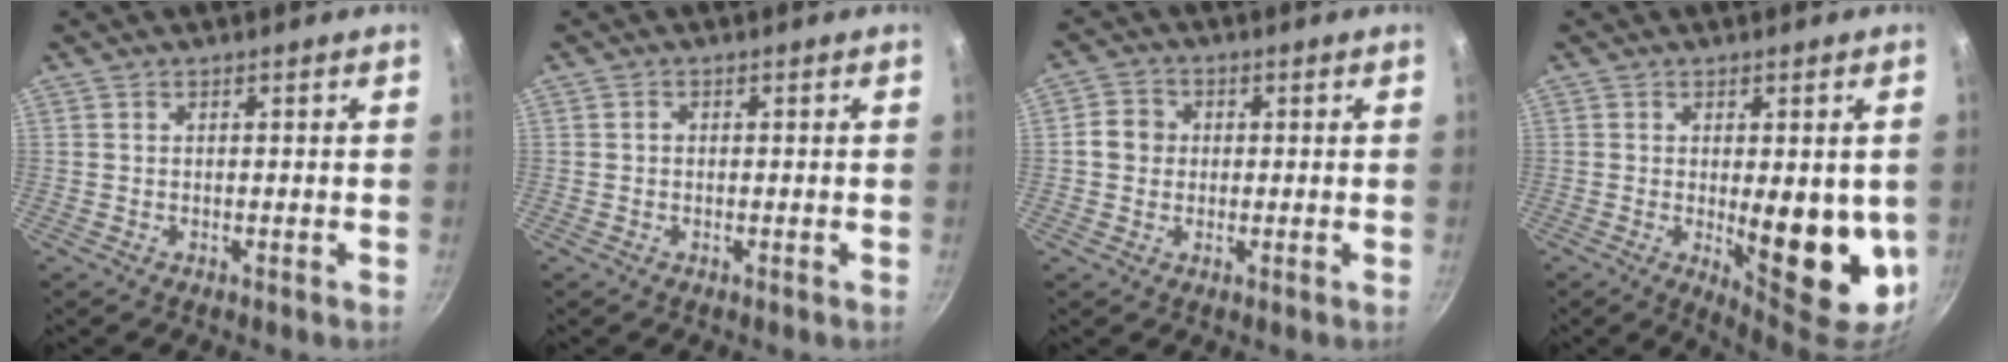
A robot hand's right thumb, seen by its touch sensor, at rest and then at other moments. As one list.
[{"total": 0.7, "force": [-0.1, 0.6, 0.3], "torque": [-0.004, 0.004, -0.002]}, {"total": 4.5, "force": [0.1, 4.1, 1.7], "torque": [-0.010, 0.008, -0.009]}, {"total": 14.1, "force": [-1.2, 5.5, 13.0], "torque": [-0.146, -0.019, -0.002]}]